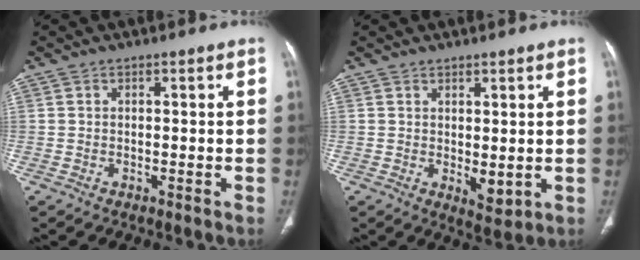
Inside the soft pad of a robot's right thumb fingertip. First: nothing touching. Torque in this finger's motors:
{"motor_torque": [1.14, 0.89, 0.91, -0.71, 0.20]}